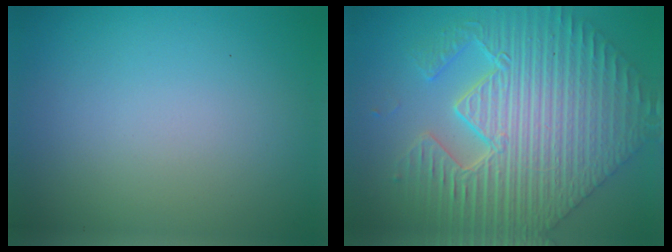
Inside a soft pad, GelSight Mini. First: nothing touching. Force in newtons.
{"total": 9.5, "press": 7.4, "slide": 6.0}